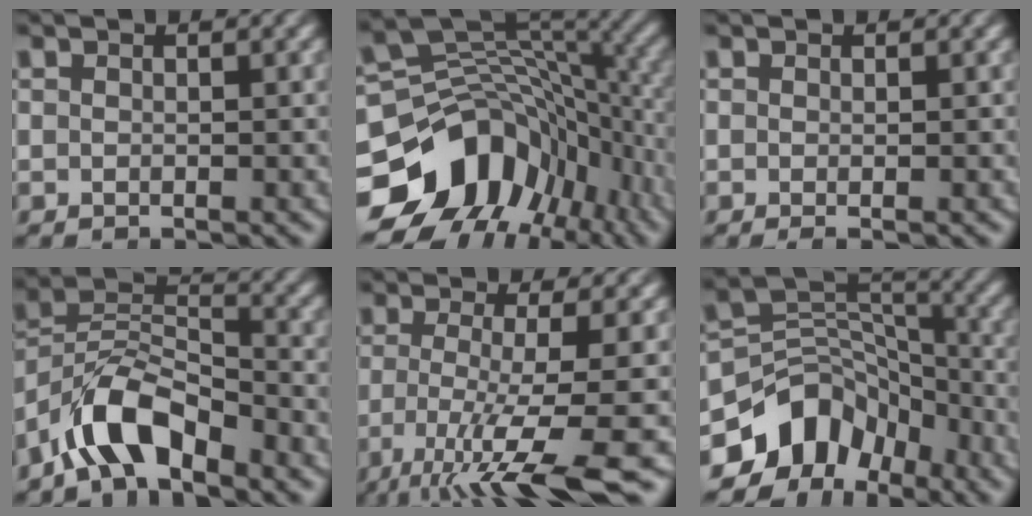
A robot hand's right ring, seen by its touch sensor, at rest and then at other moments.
{"total": 15.6, "force": [-4.3, 11.6, 9.5], "torque": [-0.146, -0.031, -0.060]}
{"total": 0.6, "force": [-0.3, 0.0, 0.5], "torque": [-0.009, -0.001, -0.005]}
{"total": 7.2, "force": [-2.8, 4.9, 4.5], "torque": [-0.094, -0.022, -0.045]}
{"total": 8.4, "force": [-4.0, 2.1, 7.1], "torque": [-0.133, -0.045, -0.036]}
{"total": 11.9, "force": [-4.6, 9.1, 6.3], "torque": [-0.088, -0.017, -0.077]}